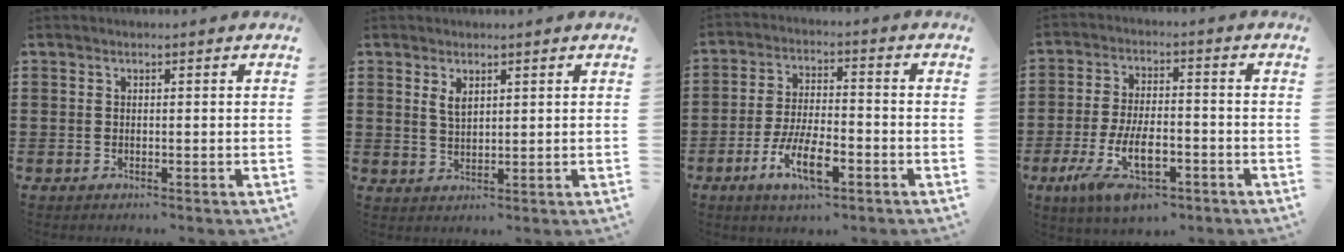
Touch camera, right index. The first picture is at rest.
{"total": 2.2, "force": [1.3, 1.1, 1.4], "torque": [-0.031, 0.003, 0.023]}
{"total": 8.7, "force": [-4.3, 2.9, 7.0], "torque": [-0.152, -0.009, -0.080]}
{"total": 10.7, "force": [-5.1, 4.4, 8.4], "torque": [-0.177, 0.001, -0.092]}